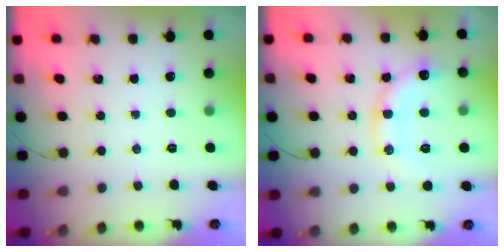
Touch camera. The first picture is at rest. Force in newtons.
{"total": 13.4, "press": 13.4, "slide": 1.4}